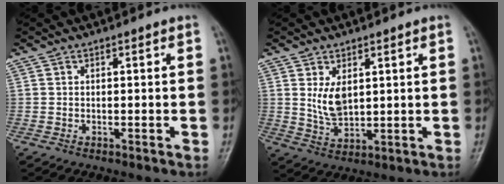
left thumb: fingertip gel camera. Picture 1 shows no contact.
{"total": 6.1, "force": [1.8, 3.7, 4.6], "torque": [-0.068, -0.017, 0.043]}